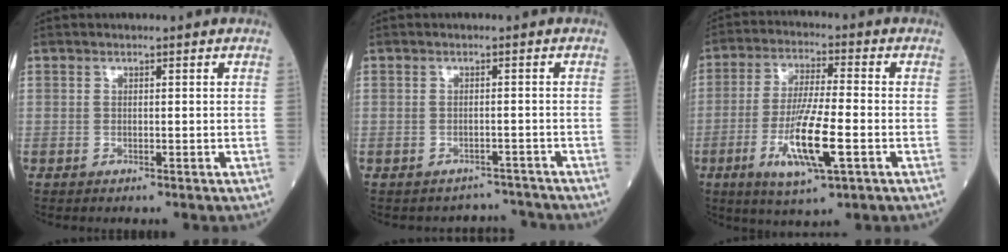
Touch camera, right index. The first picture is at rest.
{"total": 3.7, "force": [-3.4, 0.6, -1.2], "torque": [0.015, 0.013, -0.043]}
{"total": 11.4, "force": [-3.5, 1.3, 10.8], "torque": [-0.211, -0.015, -0.061]}